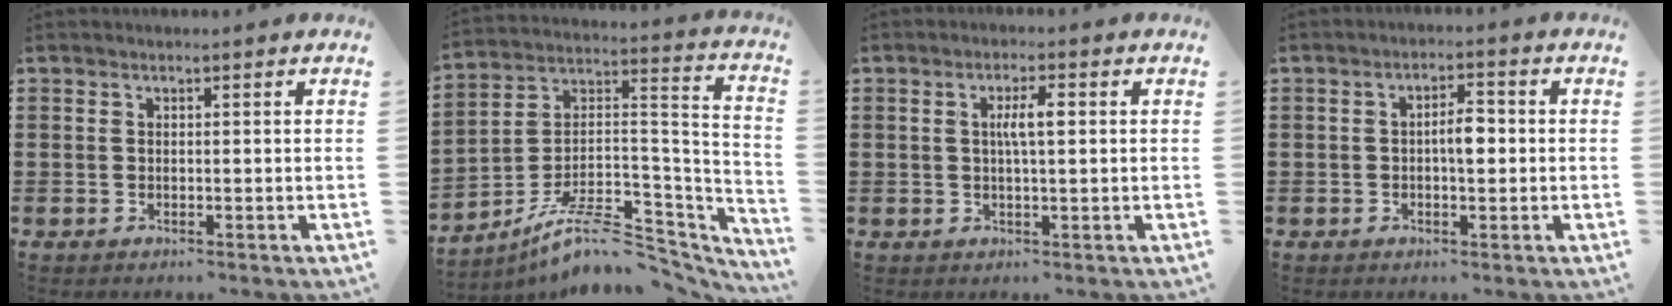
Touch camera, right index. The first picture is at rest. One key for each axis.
{"total": 10.2, "fx": -7.5, "fy": 3.4, "fz": 6.0, "tx": -0.105, "ty": 0.017, "tz": -0.143}
{"total": 3.7, "fx": 0.6, "fy": 0.9, "fz": 3.6, "tx": -0.070, "ty": 0.006, "tz": 0.007}
{"total": 3.7, "fx": -0.2, "fy": 1.3, "fz": 3.4, "tx": -0.055, "ty": 0.001, "tz": -0.007}